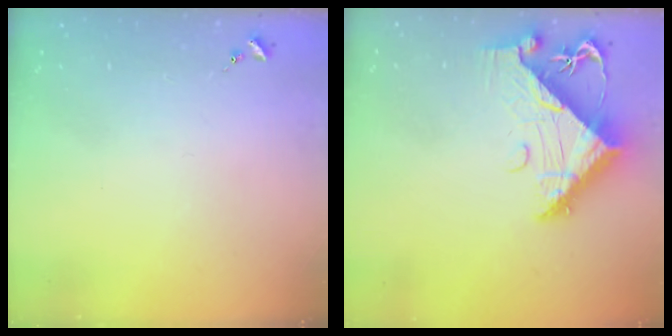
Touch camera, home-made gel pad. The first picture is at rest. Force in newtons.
{"total": 12.6, "press": 12.5, "slide": 1.3}